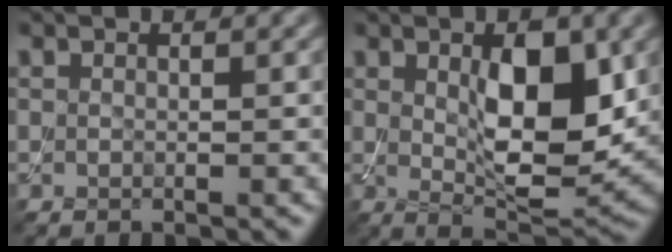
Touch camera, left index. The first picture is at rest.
{"total": 8.0, "force": [1.1, 3.5, 7.1], "torque": [-0.112, -0.009, 0.025]}